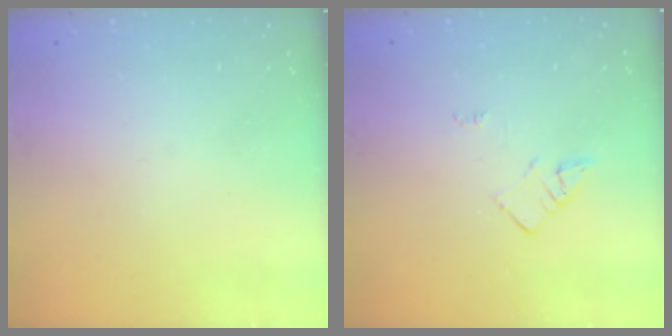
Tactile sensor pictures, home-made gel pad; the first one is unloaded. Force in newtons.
{"total": 2.1, "press": 2.1, "slide": 0.3}